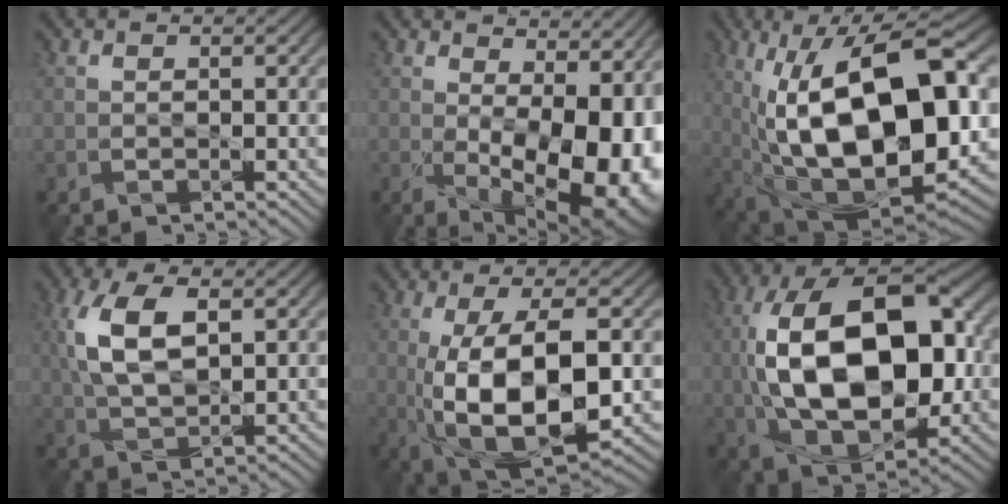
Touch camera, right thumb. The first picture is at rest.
{"total": 16.9, "force": [-1.2, 8.3, 14.7], "torque": [-0.177, -0.024, 0.016]}
{"total": 20.3, "force": [1.5, 10.1, 17.5], "torque": [-0.311, 0.002, 0.026]}
{"total": 9.0, "force": [2.3, 4.5, 7.4], "torque": [-0.173, 0.010, 0.038]}
{"total": 13.6, "force": [-1.1, 5.7, 12.3], "torque": [-0.228, -0.009, -0.012]}
{"total": 19.7, "force": [0.1, 11.1, 16.2], "torque": [-0.302, 0.012, -0.004]}